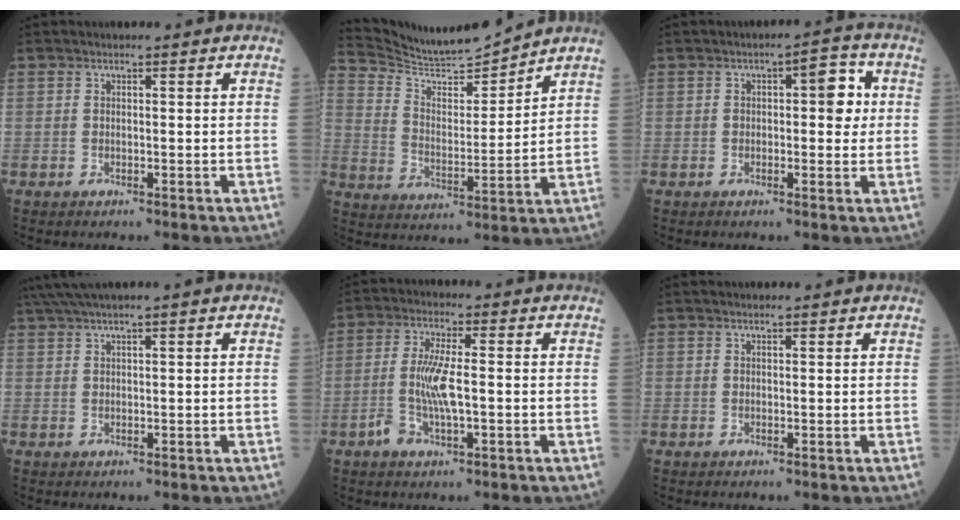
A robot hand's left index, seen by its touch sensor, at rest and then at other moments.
{"total": 9.8, "force": [9.7, -0.8, 0.8], "torque": [-0.036, -0.005, 0.187]}
{"total": 5.1, "force": [0.7, 2.2, 4.6], "torque": [-0.058, 0.019, 0.004]}
{"total": 3.2, "force": [2.3, -0.7, 2.1], "torque": [-0.051, 0.018, 0.053]}
{"total": 6.2, "force": [-1.2, 1.5, 5.9], "torque": [-0.131, -0.001, -0.024]}
{"total": 0.7, "force": [0.7, 0.2, 0.2], "torque": [-0.009, 0.011, 0.013]}